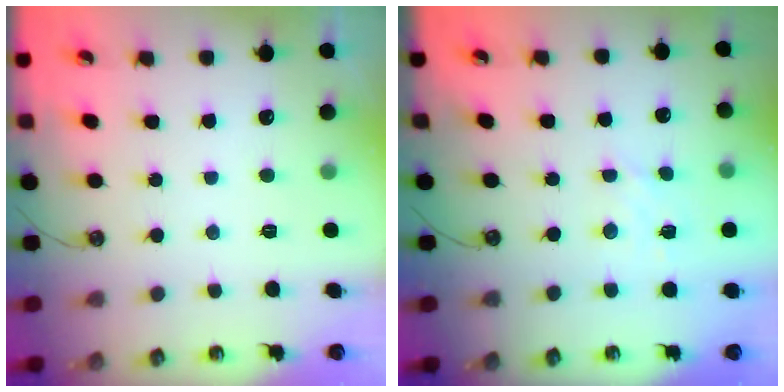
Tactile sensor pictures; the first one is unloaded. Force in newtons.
{"total": 3.4, "press": 3.3, "slide": 0.3}